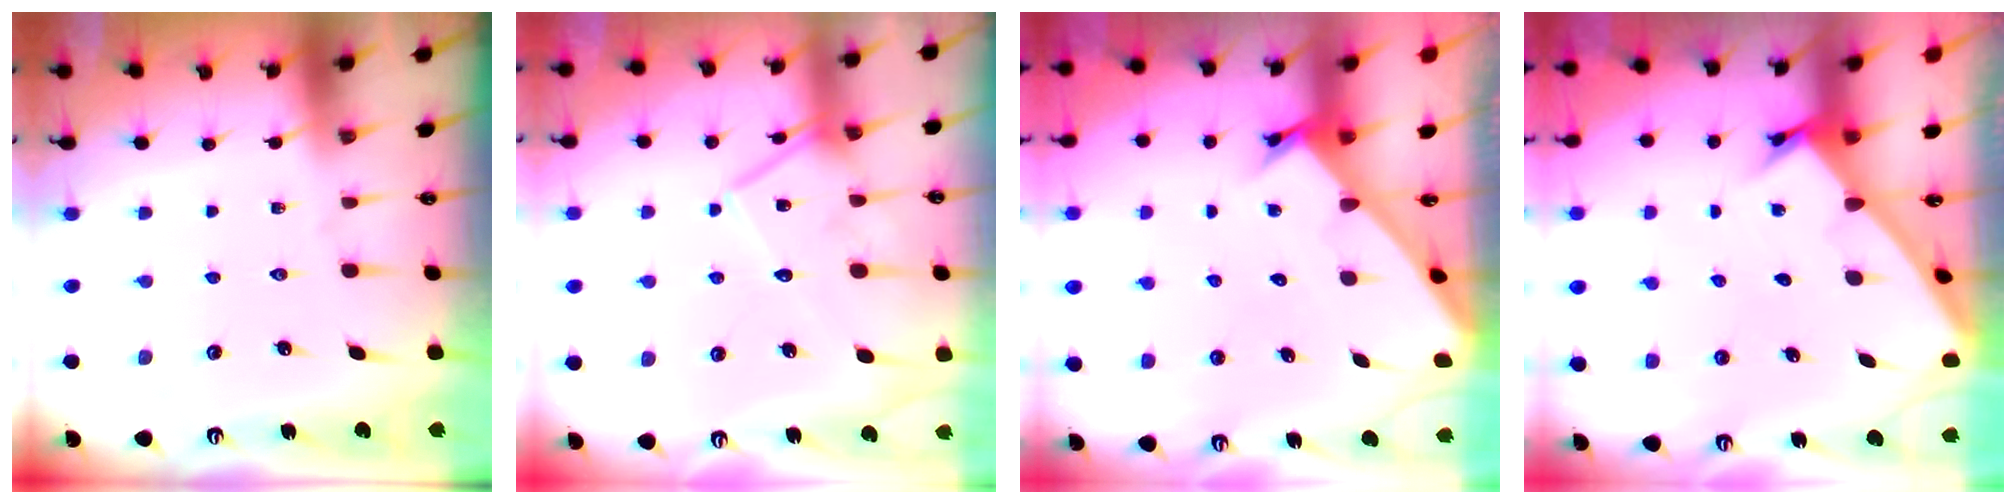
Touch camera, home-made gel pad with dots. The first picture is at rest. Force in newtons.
{"total": 13.9, "press": 13.8, "slide": 0.9}
{"total": 2.2, "press": 2.2, "slide": 0.2}
{"total": 2.5, "press": 2.5, "slide": 0.2}